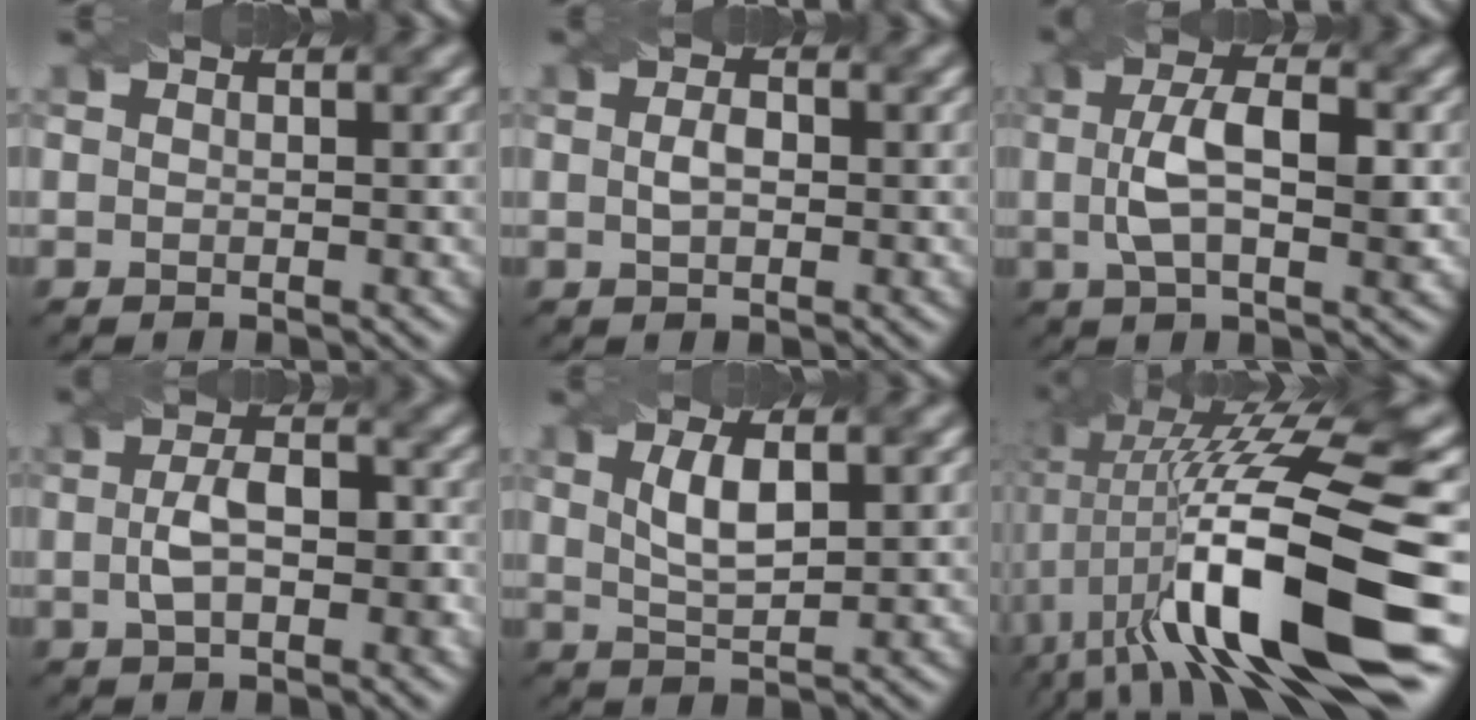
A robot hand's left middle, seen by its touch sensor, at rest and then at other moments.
{"total": 1.8, "force": [0.0, 1.1, 1.4], "torque": [-0.032, 0.002, 0.001]}
{"total": 5.9, "force": [0.3, 2.4, 5.4], "torque": [-0.101, 0.004, 0.000]}
{"total": 4.9, "force": [-0.5, 2.5, 4.1], "torque": [-0.076, 0.000, -0.009]}
{"total": 3.6, "force": [1.2, 1.3, 3.1], "torque": [-0.069, 0.002, 0.026]}
{"total": 15.6, "force": [-2.3, 4.5, 14.7], "torque": [-0.254, 0.011, -0.036]}